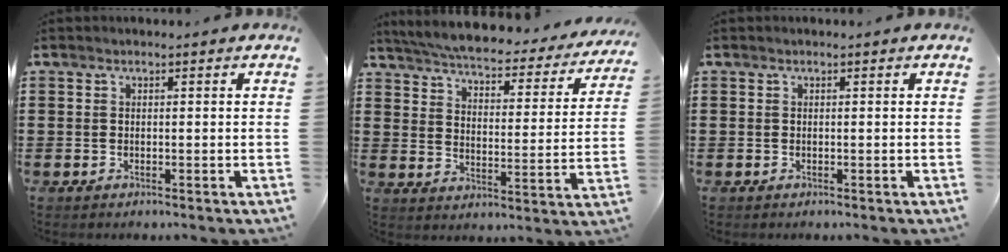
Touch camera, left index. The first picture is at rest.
{"total": 4.8, "force": [4.5, -0.1, 1.7], "torque": [-0.057, -0.038, 0.072]}
{"total": 0.0}